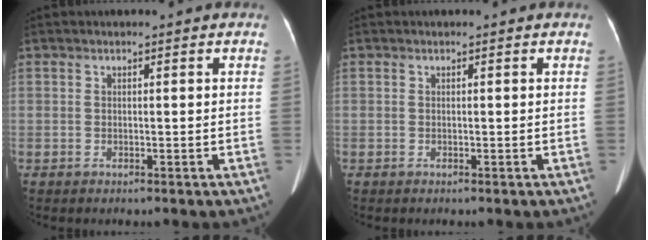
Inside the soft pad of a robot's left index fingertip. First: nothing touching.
{"total": 0.0}